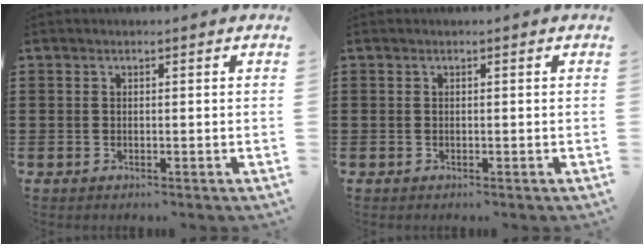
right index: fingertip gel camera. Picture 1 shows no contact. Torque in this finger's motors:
{"motor_torque": [1.07, 1.07, -0.01, 0.01]}